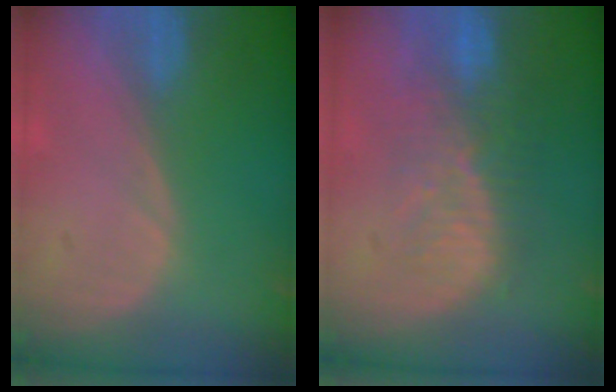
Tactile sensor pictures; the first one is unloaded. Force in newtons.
{"total": 10.0, "press": 8.5, "slide": 5.3}